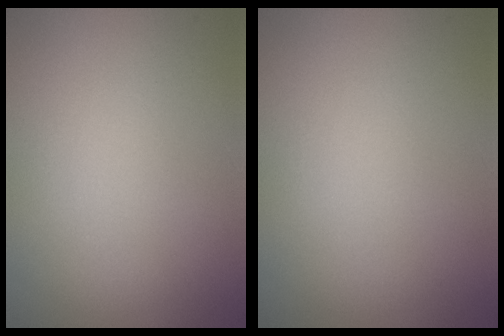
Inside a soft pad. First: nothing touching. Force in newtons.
{"total": 0.0}